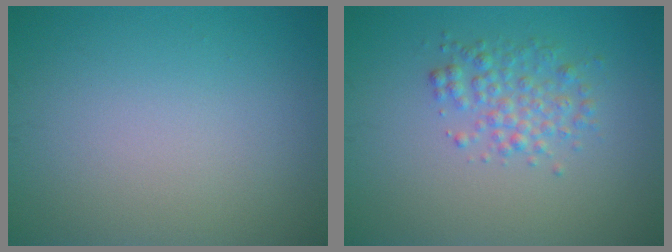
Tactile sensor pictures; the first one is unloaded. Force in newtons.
{"total": 2.6, "press": 2.6, "slide": 0.0}